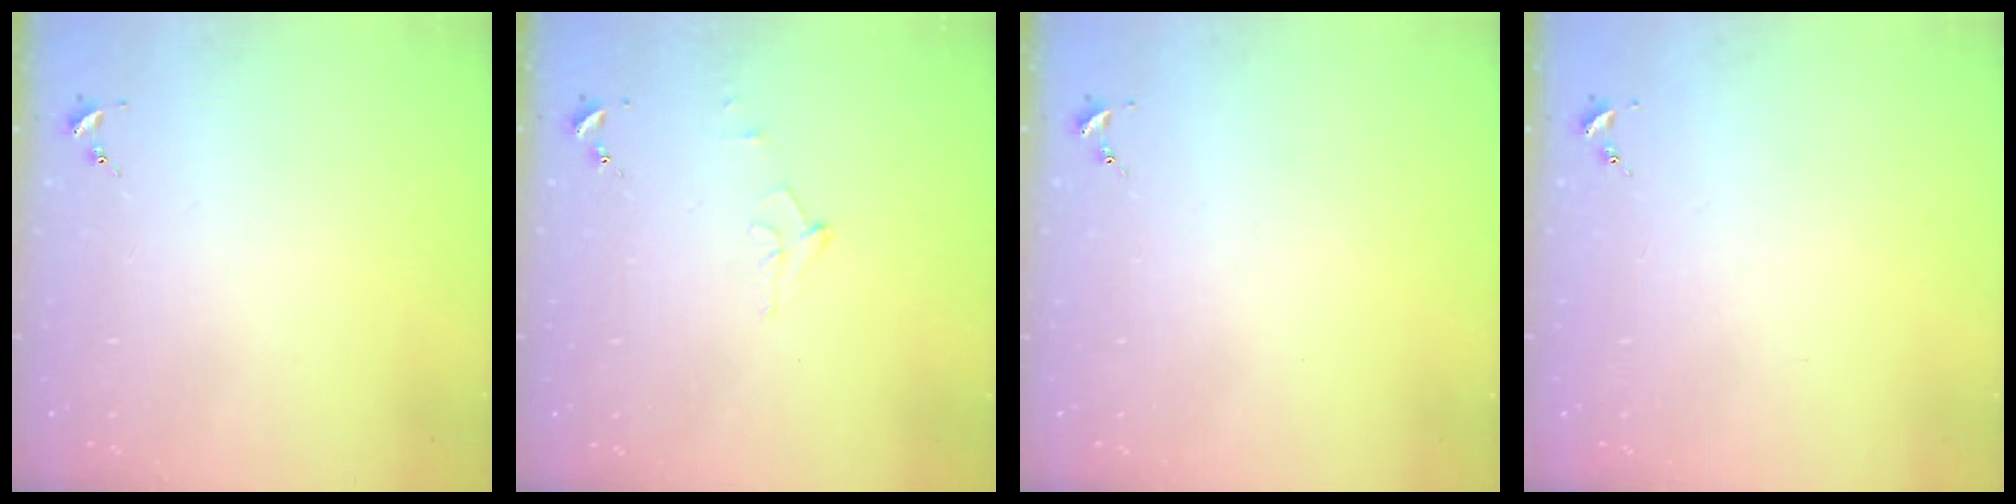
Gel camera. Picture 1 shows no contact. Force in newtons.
{"total": 6.5, "press": 6.5, "slide": 0.8}
{"total": 0.0}
{"total": 0.0}